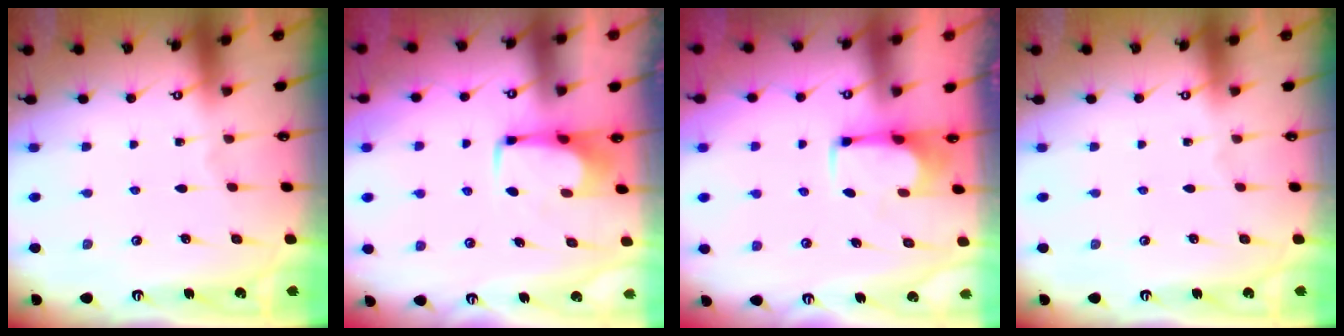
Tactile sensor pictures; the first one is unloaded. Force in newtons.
{"total": 1.1, "press": 1.0, "slide": 0.5}
{"total": 2.5, "press": 2.4, "slide": 0.9}
{"total": 0.0}